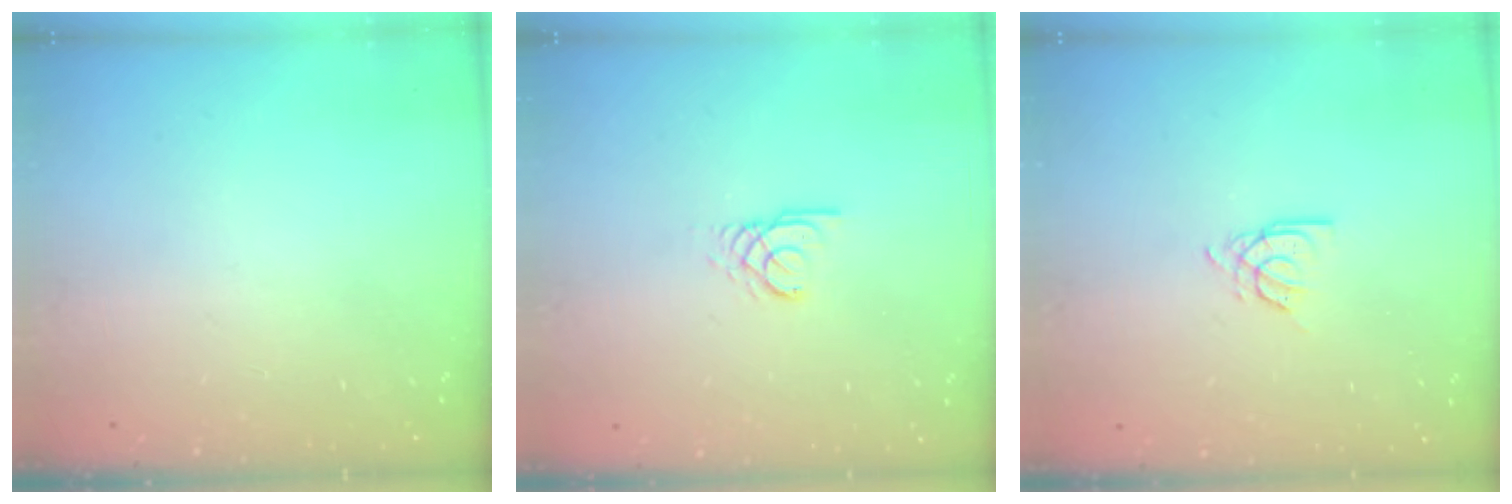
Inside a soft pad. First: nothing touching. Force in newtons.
{"total": 2.4, "press": 2.4, "slide": 0.4}
{"total": 4.0, "press": 4.0, "slide": 0.1}